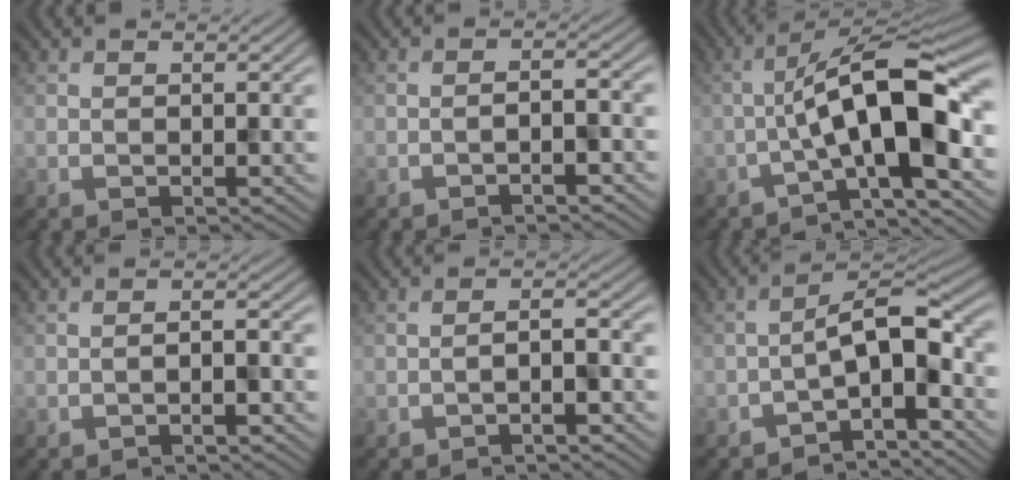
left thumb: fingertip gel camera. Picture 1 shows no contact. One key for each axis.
{"total": 1.7, "fx": -1.4, "fy": 0.2, "fz": 1.0, "tx": -0.017, "ty": 0.007, "tz": -0.027}
{"total": 11.9, "fx": -2.7, "fy": 2.9, "fz": 11.3, "tx": -0.179, "ty": 0.021, "tz": -0.052}
{"total": 1.4, "fx": -1.2, "fy": 0.2, "fz": 0.8, "tx": -0.012, "ty": 0.006, "tz": -0.022}
{"total": 2.0, "fx": -1.6, "fy": 0.3, "fz": 1.2, "tx": -0.021, "ty": 0.009, "tz": -0.031}
{"total": 7.8, "fx": -4.7, "fy": 2.7, "fz": 5.7, "tx": -0.069, "ty": 0.013, "tz": -0.091}